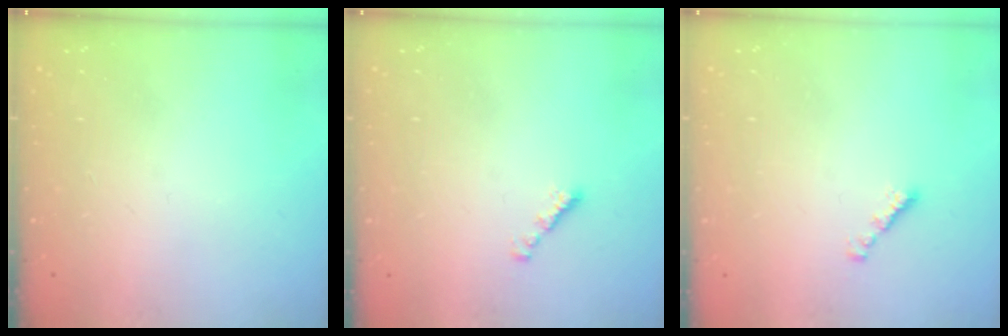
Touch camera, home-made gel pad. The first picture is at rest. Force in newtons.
{"total": 1.8, "press": 1.7, "slide": 0.6}
{"total": 1.8, "press": 1.7, "slide": 0.6}